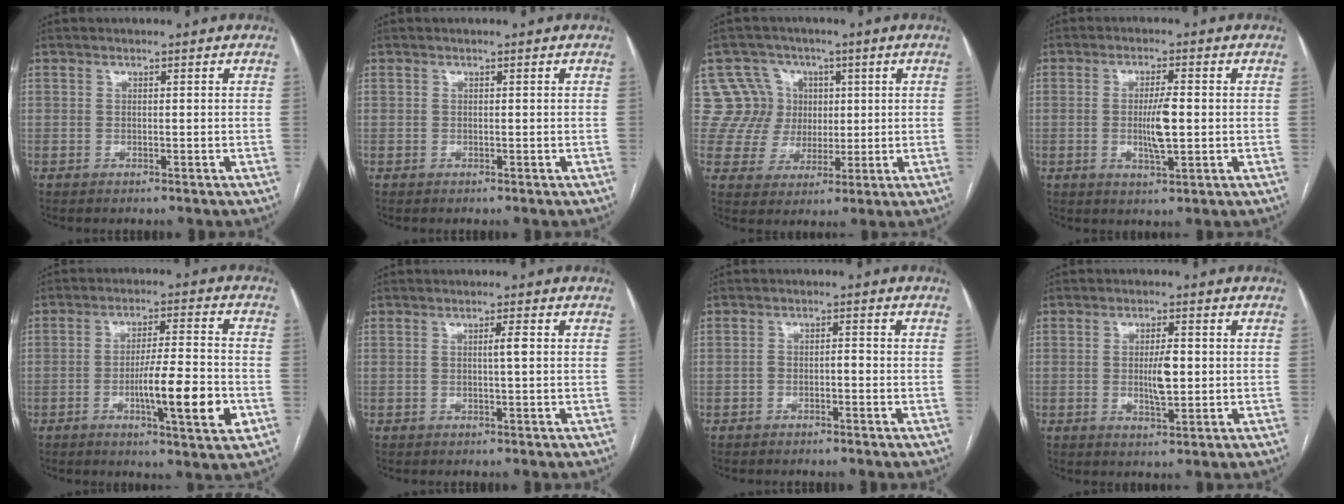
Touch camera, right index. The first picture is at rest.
{"total": 0.0}
{"total": 11.0, "force": [3.0, 10.5, 0.5], "torque": [-0.009, 0.046, 0.064]}
{"total": 5.6, "force": [-0.4, 0.8, 5.5], "torque": [-0.102, -0.006, -0.005]}
{"total": 11.4, "force": [-3.4, 0.9, 10.9], "torque": [-0.173, -0.006, -0.055]}
{"total": 1.6, "force": [0.2, -0.2, 1.6], "torque": [-0.028, 0.001, 0.003]}
{"total": 1.6, "force": [-0.8, 0.7, 1.3], "torque": [-0.019, 0.009, -0.012]}
{"total": 4.6, "force": [0.0, 1.2, 4.5], "torque": [-0.079, -0.002, 0.002]}